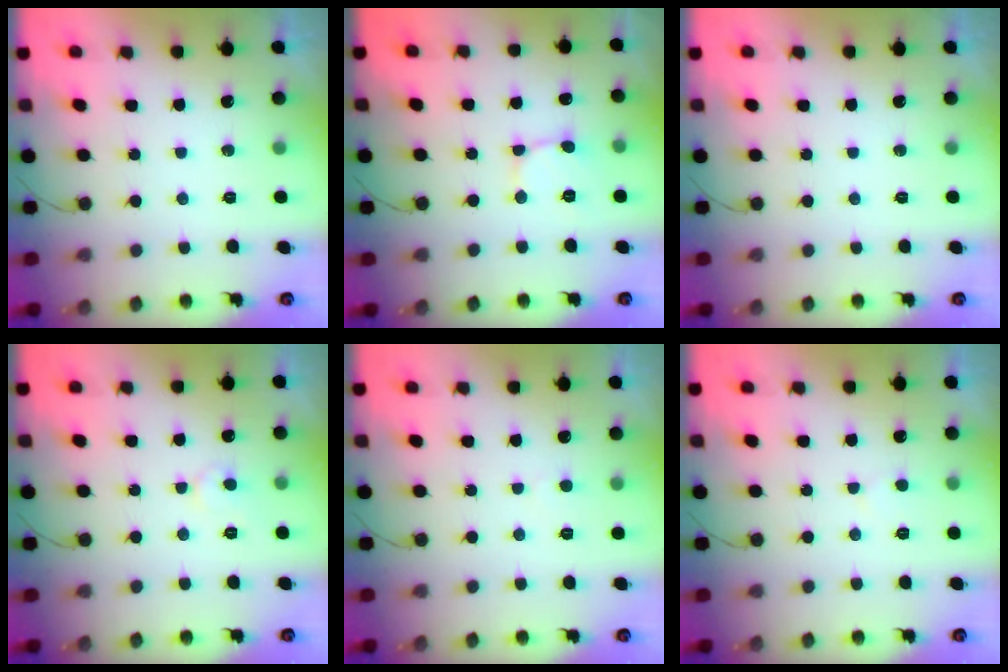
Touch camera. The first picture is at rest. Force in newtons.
{"total": 2.6, "press": 2.6, "slide": 0.2}
{"total": 0.0}
{"total": 4.2, "press": 4.2, "slide": 0.4}
{"total": 2.4, "press": 2.4, "slide": 0.2}
{"total": 2.2, "press": 2.2, "slide": 0.2}